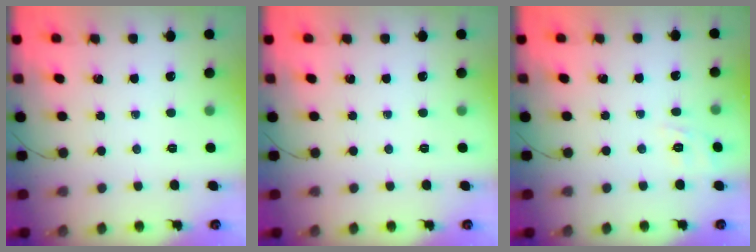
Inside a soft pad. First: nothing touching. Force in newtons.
{"total": 0.0}
{"total": 2.0, "press": 0.6, "slide": 1.9}